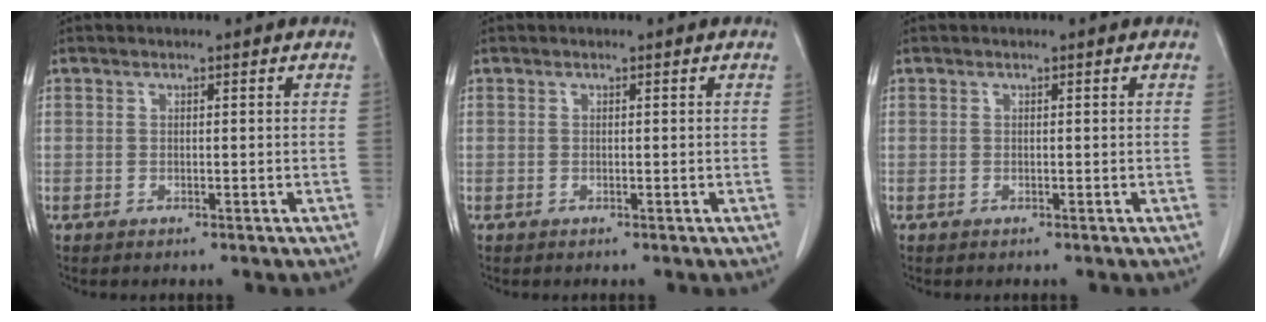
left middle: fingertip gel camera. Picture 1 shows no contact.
{"total": 0.0}
{"total": 0.0}